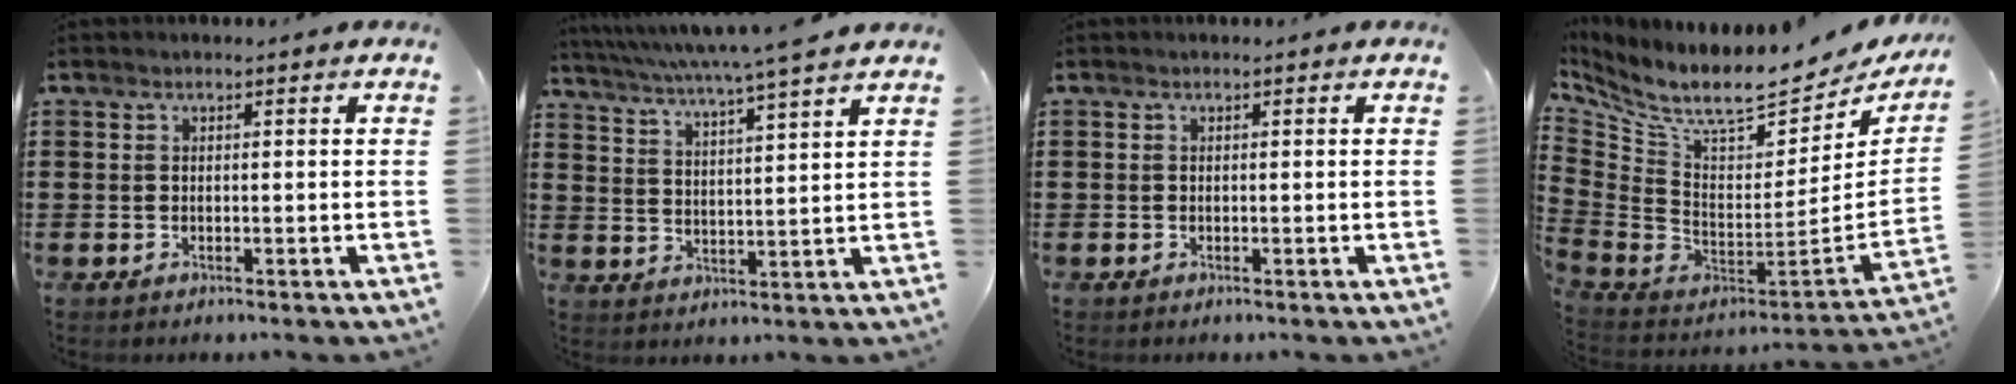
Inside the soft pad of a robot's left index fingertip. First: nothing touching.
{"total": 4.9, "force": [4.2, -1.1, 2.2], "torque": [-0.061, -0.034, 0.066]}
{"total": 0.0}
{"total": 9.0, "force": [7.1, 1.2, 5.4], "torque": [-0.133, -0.071, 0.119]}